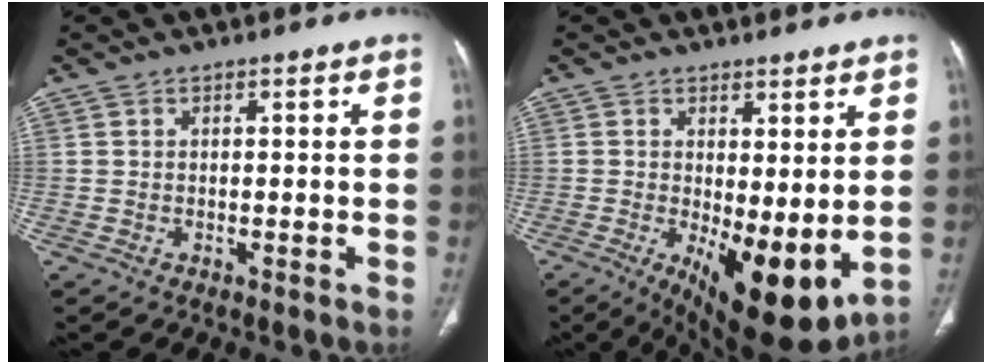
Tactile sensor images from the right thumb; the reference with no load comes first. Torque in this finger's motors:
{"motor_torque": [2.33, 2.68, 0.90, -0.79, 0.38]}